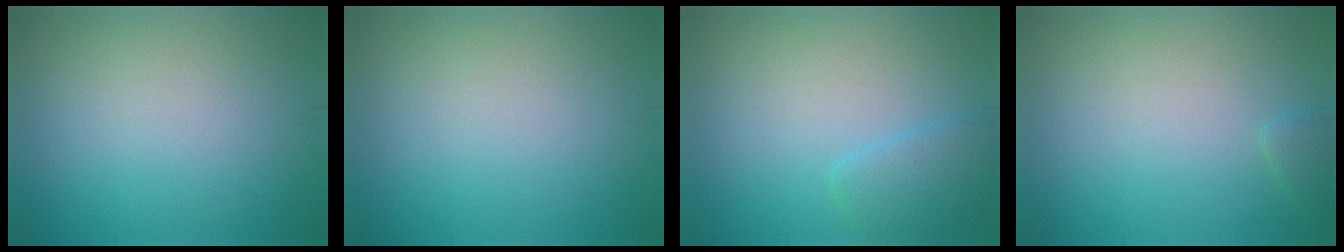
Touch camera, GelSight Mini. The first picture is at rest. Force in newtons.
{"total": 0.0}
{"total": 2.3, "press": 2.3, "slide": 0.2}
{"total": 0.9, "press": 0.9, "slide": 0.1}